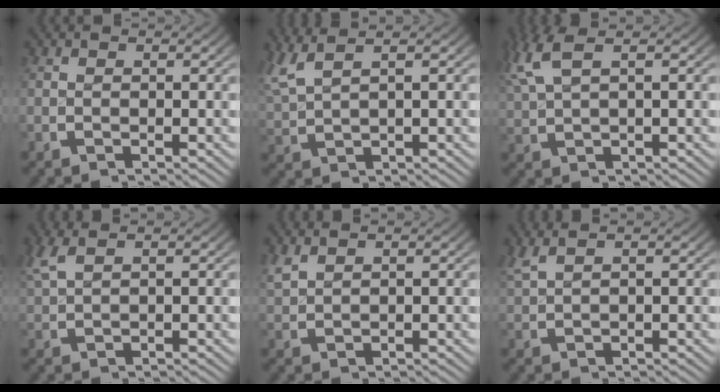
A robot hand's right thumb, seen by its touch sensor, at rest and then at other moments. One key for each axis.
{"total": 3.7, "fx": 2.3, "fy": 1.8, "fz": 2.3, "tx": -0.057, "ty": 0.004, "tz": 0.047}
{"total": 3.8, "fx": 2.1, "fy": 2.0, "fz": 2.5, "tx": -0.065, "ty": 0.006, "tz": 0.042}
{"total": 2.4, "fx": 1.6, "fy": 1.1, "fz": 1.4, "tx": -0.032, "ty": 0.004, "tz": 0.033}
{"total": 2.0, "fx": 1.4, "fy": 1.1, "fz": 0.9, "tx": -0.025, "ty": 0.003, "tz": 0.032}
{"total": 2.5, "fx": 1.8, "fy": 1.0, "fz": 1.4, "tx": -0.028, "ty": 0.008, "tz": 0.036}